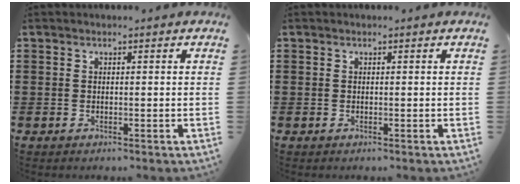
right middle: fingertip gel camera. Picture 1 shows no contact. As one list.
[{"total": 0.0}]